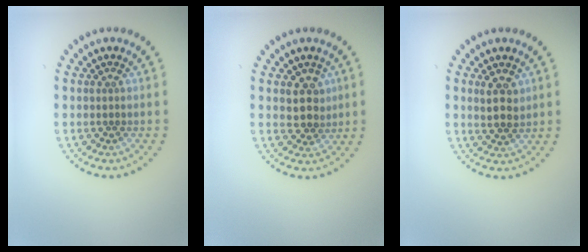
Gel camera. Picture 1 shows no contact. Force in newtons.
{"total": 2.7, "press": 2.4, "slide": 1.1}
{"total": 2.4, "press": 2.3, "slide": 0.8}